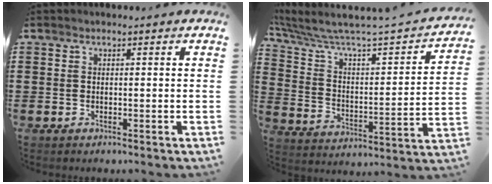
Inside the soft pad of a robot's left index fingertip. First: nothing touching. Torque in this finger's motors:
{"motor_torque": [0.65, -1.49, 0.20, 0.06]}